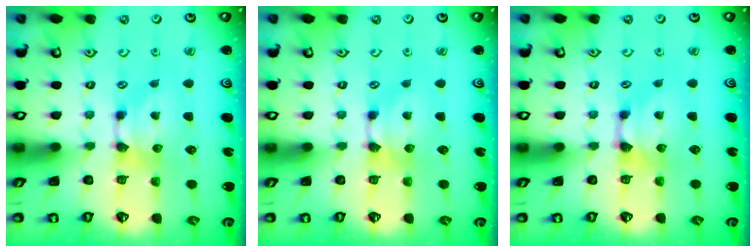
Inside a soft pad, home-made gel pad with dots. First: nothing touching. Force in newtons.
{"total": 0.0}
{"total": 0.9, "press": 0.6, "slide": 0.6}